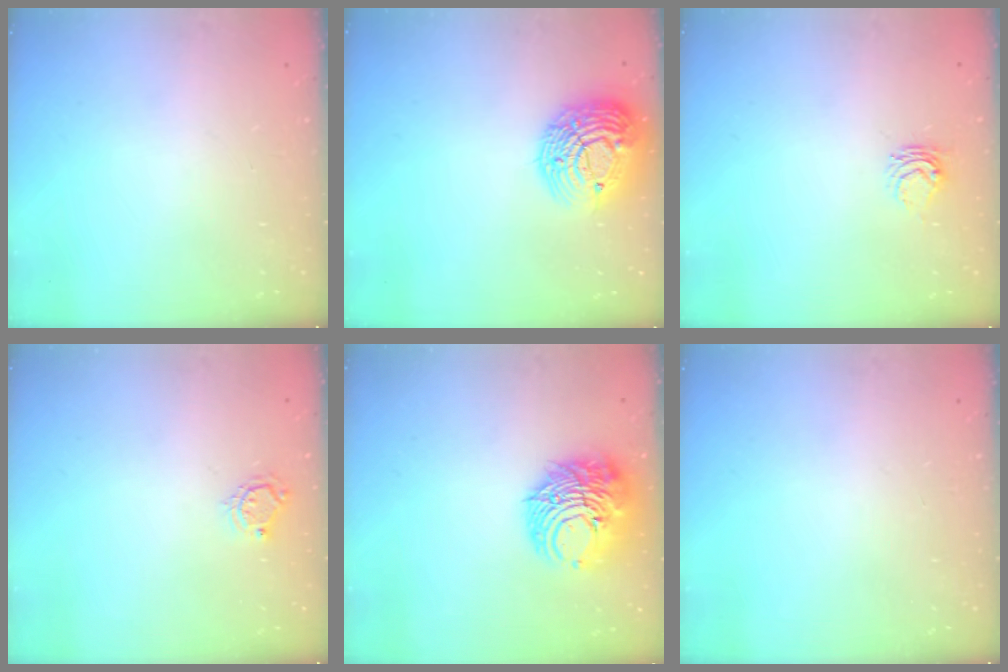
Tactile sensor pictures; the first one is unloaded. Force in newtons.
{"total": 18.2, "press": 18.2, "slide": 1.3}
{"total": 5.7, "press": 5.7, "slide": 0.6}
{"total": 5.1, "press": 5.1, "slide": 0.4}
{"total": 12.2, "press": 12.2, "slide": 1.3}
{"total": 0.0}